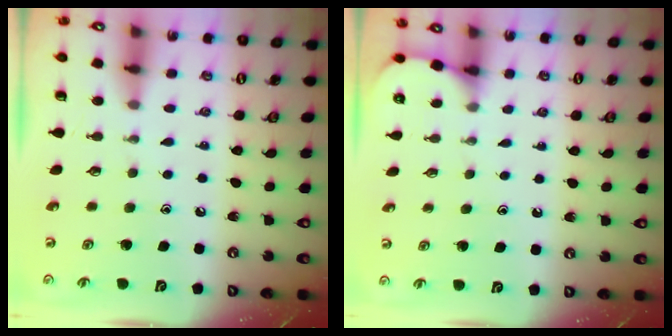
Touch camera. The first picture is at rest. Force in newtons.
{"total": 2.5, "press": 2.5, "slide": 0.2}